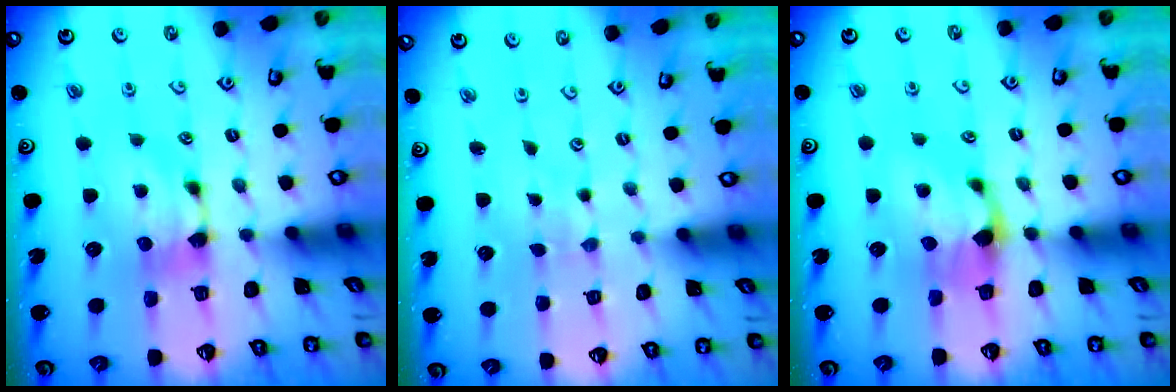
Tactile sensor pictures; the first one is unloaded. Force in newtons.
{"total": 5.0, "press": 5.0, "slide": 0.1}
{"total": 2.7, "press": 2.6, "slide": 0.8}